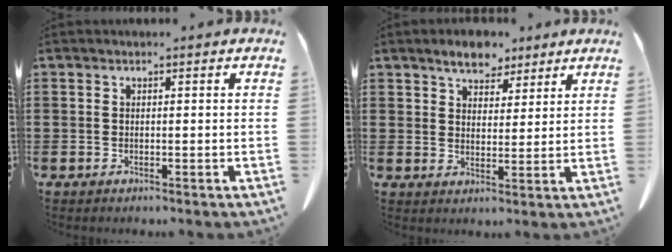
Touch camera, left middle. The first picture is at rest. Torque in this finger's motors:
{"motor_torque": [0.74, 0.46, 0.09, 0.07]}